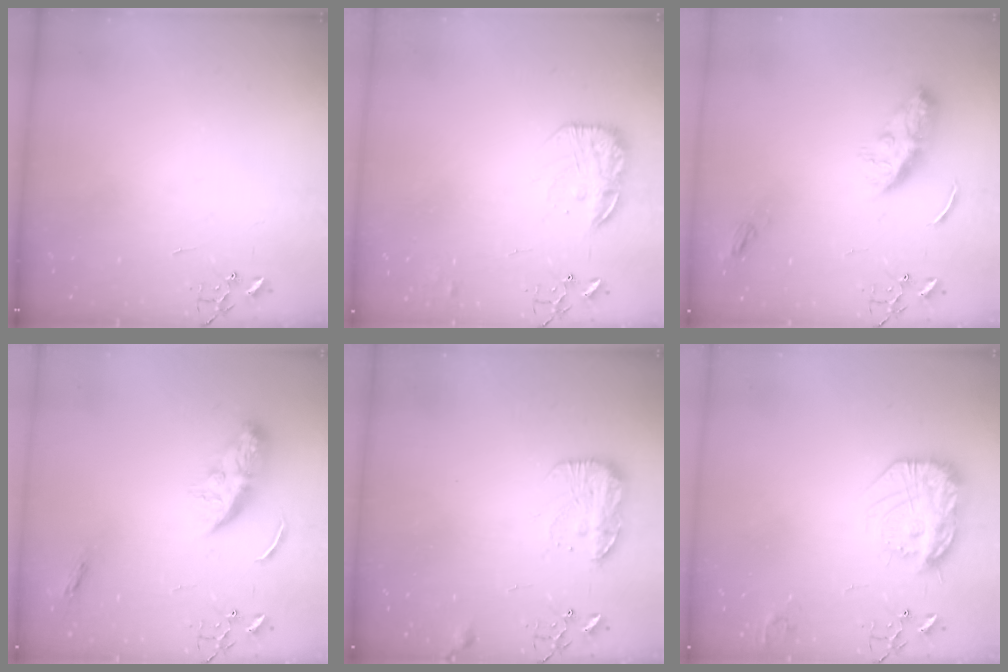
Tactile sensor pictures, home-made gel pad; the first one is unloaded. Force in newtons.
{"total": 15.5, "press": 15.5, "slide": 1.0}
{"total": 9.9, "press": 9.9, "slide": 0.1}
{"total": 11.2, "press": 11.2, "slide": 0.5}
{"total": 12.8, "press": 12.8, "slide": 0.7}
{"total": 19.0, "press": 18.9, "slide": 1.4}